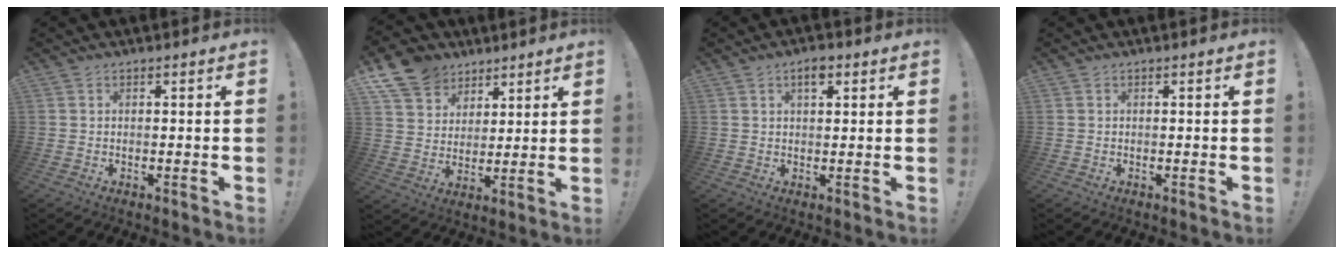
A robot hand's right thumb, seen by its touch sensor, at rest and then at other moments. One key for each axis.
{"total": 12.1, "fx": 8.4, "fy": 8.2, "fz": 3.2, "tx": -0.053, "ty": -0.060, "tz": 0.165}
{"total": 3.5, "fx": 1.8, "fy": 1.7, "fz": 2.5, "tx": -0.031, "ty": -0.004, "tz": 0.026}
{"total": 0.0}